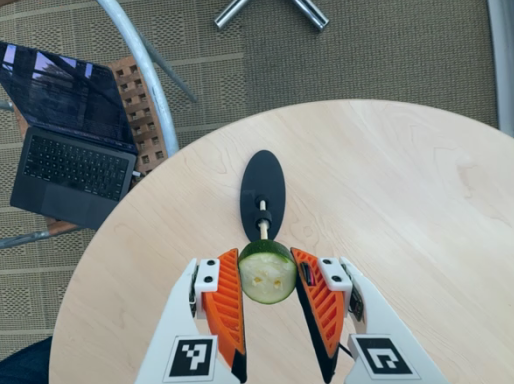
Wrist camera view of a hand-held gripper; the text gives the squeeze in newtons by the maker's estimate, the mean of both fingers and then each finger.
{"total": 8.7, "left": 8.3, "right": 9.2}